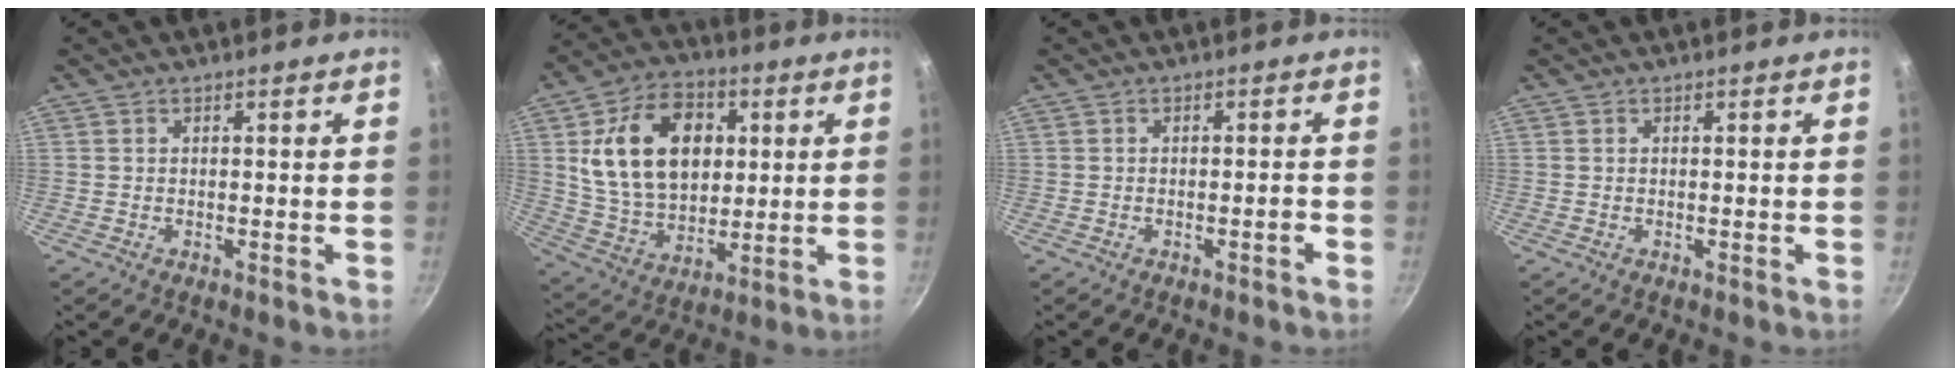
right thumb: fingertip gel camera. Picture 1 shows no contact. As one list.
[{"total": 20.2, "force": [4.4, 14.1, 13.8], "torque": [-0.210, -0.002, 0.081]}, {"total": 1.2, "force": [-0.7, 0.3, 1.0], "torque": [-0.015, 0.011, -0.009]}, {"total": 0.0}]